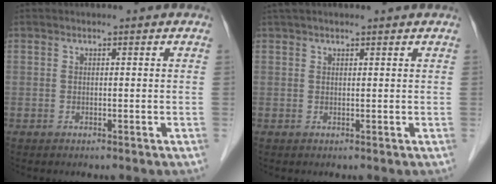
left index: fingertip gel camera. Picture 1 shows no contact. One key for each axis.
{"total": 3.7, "fx": 3.0, "fy": 0.6, "fz": 2.0, "tx": -0.029, "ty": 0.039, "tz": 0.050}